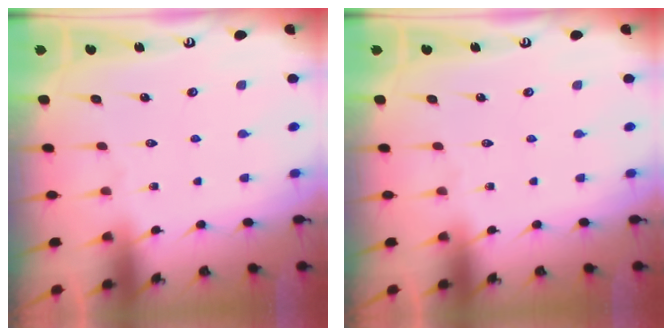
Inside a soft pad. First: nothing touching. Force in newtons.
{"total": 0.0}